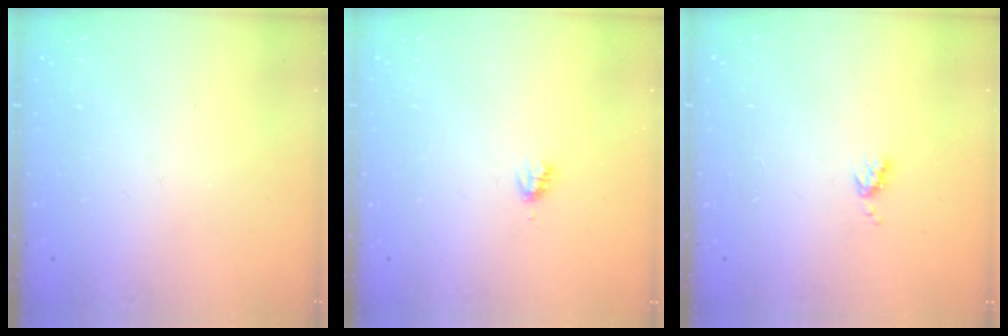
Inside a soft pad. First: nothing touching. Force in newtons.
{"total": 2.2, "press": 2.2, "slide": 0.3}
{"total": 3.9, "press": 3.9, "slide": 0.5}